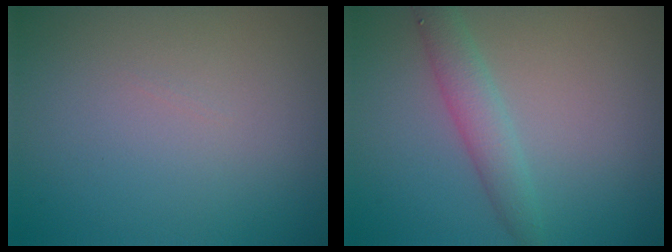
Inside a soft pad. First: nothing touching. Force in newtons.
{"total": 2.8, "press": 2.8, "slide": 0.2}